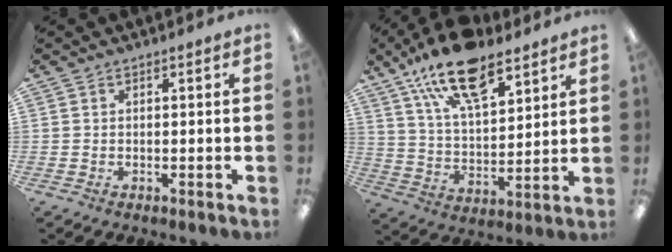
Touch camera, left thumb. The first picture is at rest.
{"total": 18.6, "force": [12.4, 7.9, 11.4], "torque": [-0.204, -0.056, 0.219]}